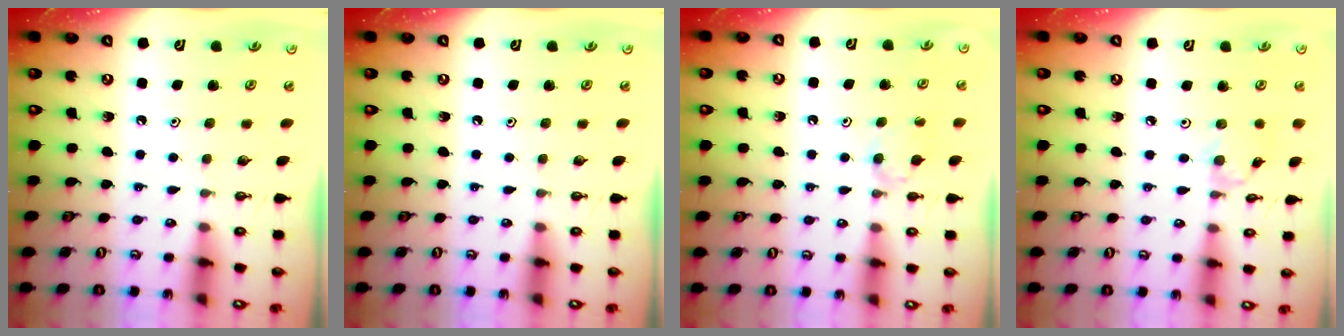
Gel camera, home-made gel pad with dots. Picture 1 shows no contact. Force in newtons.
{"total": 0.0}
{"total": 5.8, "press": 5.8, "slide": 0.7}
{"total": 1.7, "press": 1.6, "slide": 0.4}